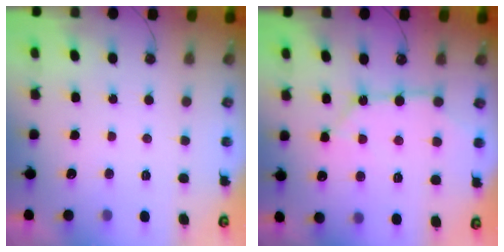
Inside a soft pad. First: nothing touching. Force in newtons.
{"total": 11.5, "press": 11.4, "slide": 1.4}